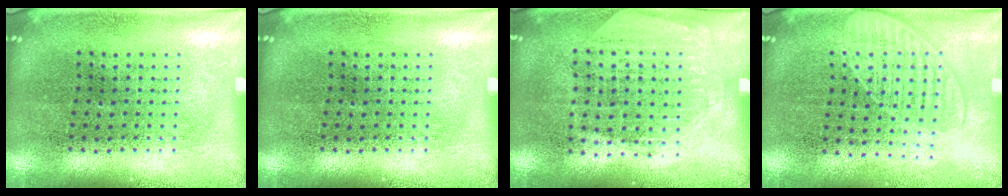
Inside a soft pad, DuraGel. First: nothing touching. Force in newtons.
{"total": 0.0}
{"total": 1.3, "press": 1.2, "slide": 0.6}
{"total": 1.4, "press": 1.3, "slide": 0.7}